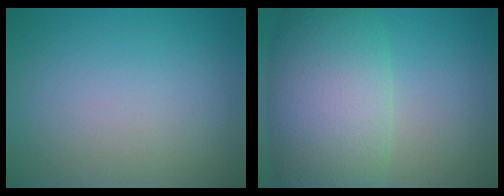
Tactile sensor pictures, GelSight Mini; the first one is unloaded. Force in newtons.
{"total": 10.7, "press": 10.7, "slide": 0.7}